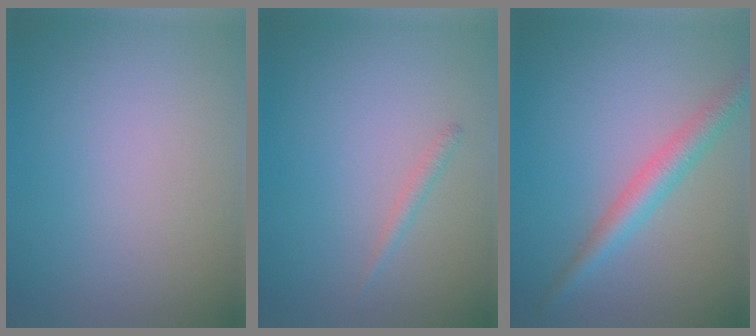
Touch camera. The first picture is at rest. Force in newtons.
{"total": 0.9, "press": 0.9, "slide": 0.0}
{"total": 3.3, "press": 3.3, "slide": 0.1}